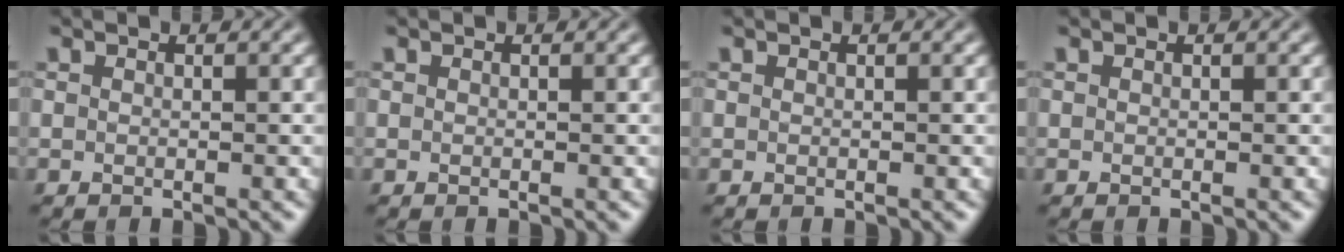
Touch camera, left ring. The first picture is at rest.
{"total": 0.0}
{"total": 0.0}
{"total": 0.0}